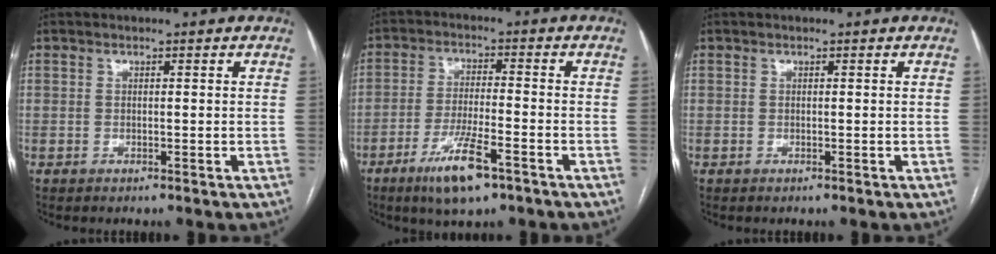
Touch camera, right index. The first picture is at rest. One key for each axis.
{"total": 9.0, "fx": -5.3, "fy": 1.5, "fz": 7.1, "tx": -0.135, "ty": -0.016, "tz": -0.090}
{"total": 0.0}